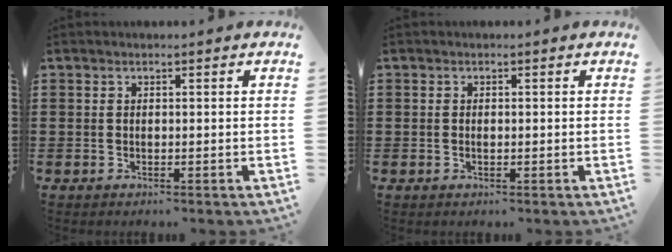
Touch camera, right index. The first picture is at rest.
{"total": 0.5, "force": [-0.2, 0.2, 0.5], "torque": [-0.010, -0.001, -0.003]}